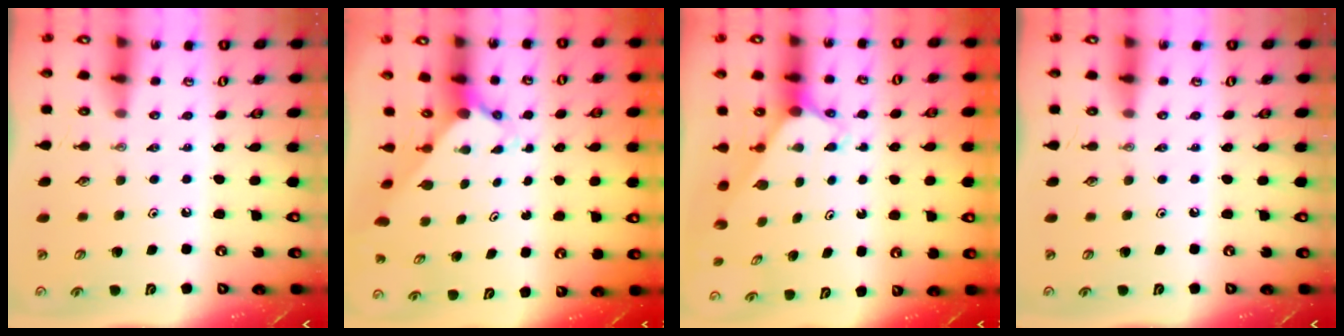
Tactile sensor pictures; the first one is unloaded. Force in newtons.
{"total": 2.8, "press": 2.8, "slide": 0.3}
{"total": 2.4, "press": 2.4, "slide": 0.2}
{"total": 0.0}